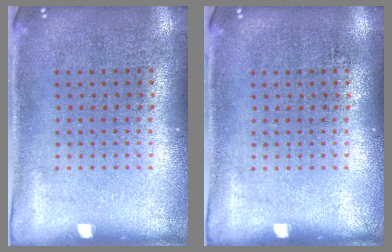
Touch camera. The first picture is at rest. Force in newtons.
{"total": 0.0}